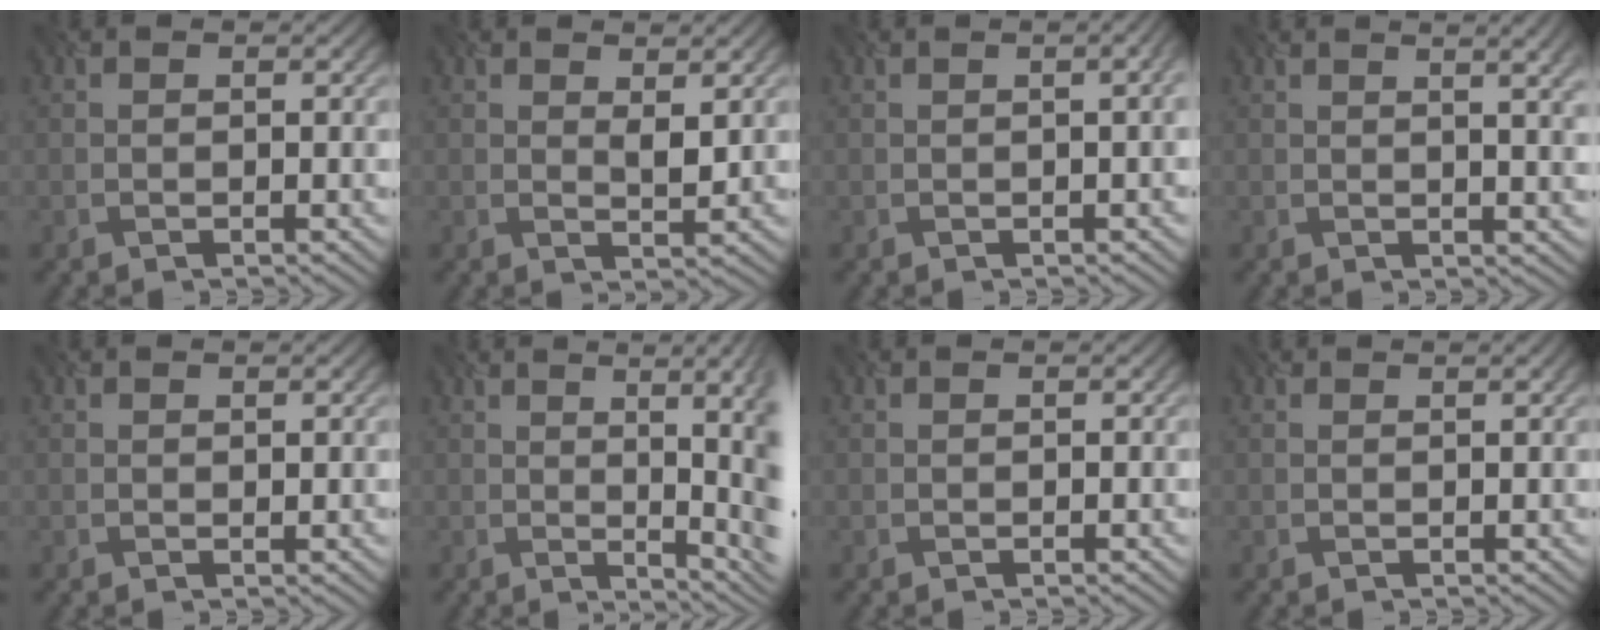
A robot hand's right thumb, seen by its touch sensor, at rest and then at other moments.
{"total": 1.6, "force": [0.8, 0.4, 1.3], "torque": [-0.030, 0.001, 0.027]}
{"total": 3.7, "force": [0.3, 1.6, 3.3], "torque": [-0.017, 0.020, -0.007]}
{"total": 6.2, "force": [2.2, 2.2, 5.4], "torque": [-0.043, 0.026, 0.019]}
{"total": 0.6, "force": [0.3, 0.3, 0.4], "torque": [0.002, -0.004, 0.013]}
{"total": 12.4, "force": [0.3, 3.6, 11.8], "torque": [-0.120, 0.032, 0.015]}
{"total": 0.0}
{"total": 1.1, "force": [0.5, 0.4, 0.8], "torque": [-0.004, 0.003, 0.003]}